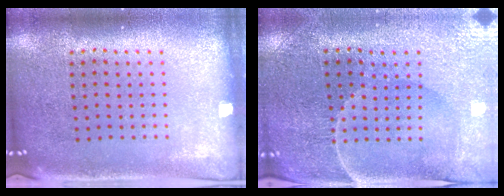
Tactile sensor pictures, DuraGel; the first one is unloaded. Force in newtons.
{"total": 1.3, "press": 1.2, "slide": 0.3}